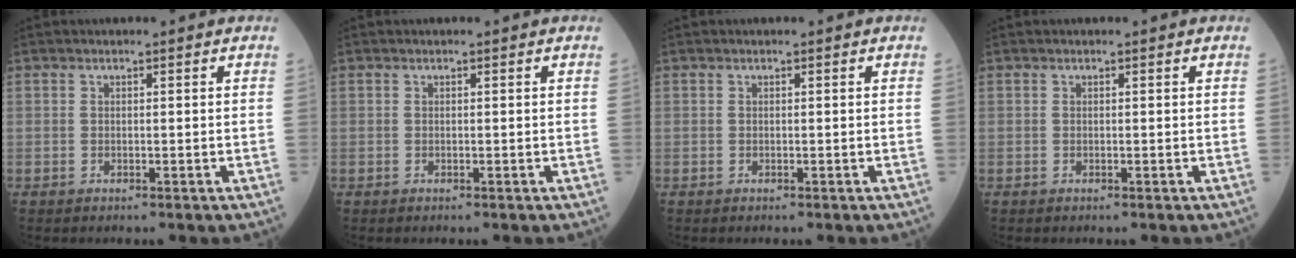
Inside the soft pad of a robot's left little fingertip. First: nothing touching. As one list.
[{"total": 0.0}, {"total": 0.0}, {"total": 0.0}]